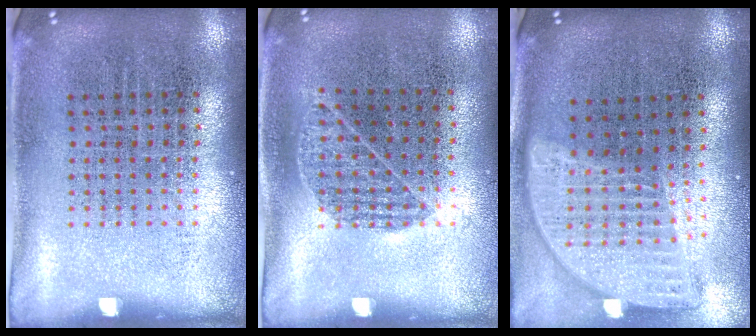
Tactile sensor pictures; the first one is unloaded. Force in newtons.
{"total": 0.8, "press": 0.6, "slide": 0.5}
{"total": 2.0, "press": 1.6, "slide": 1.1}